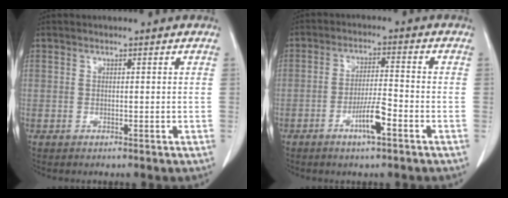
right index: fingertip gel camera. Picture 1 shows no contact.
{"total": 5.6, "force": [-2.9, 0.6, 4.8], "torque": [-0.092, -0.001, -0.052]}